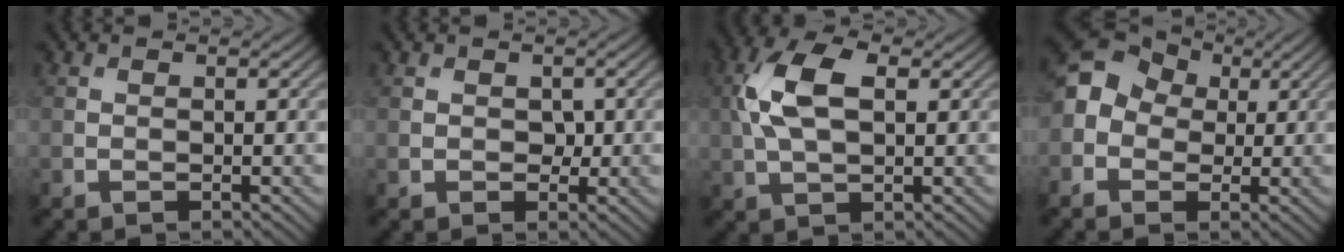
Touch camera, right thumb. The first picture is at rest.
{"total": 1.7, "force": [0.1, 1.4, 1.0], "torque": [-0.022, -0.006, 0.004]}
{"total": 8.3, "force": [1.5, 4.2, 7.0], "torque": [-0.166, 0.017, 0.021]}
{"total": 9.0, "force": [0.4, 7.8, 4.4], "torque": [-0.118, 0.015, -0.026]}